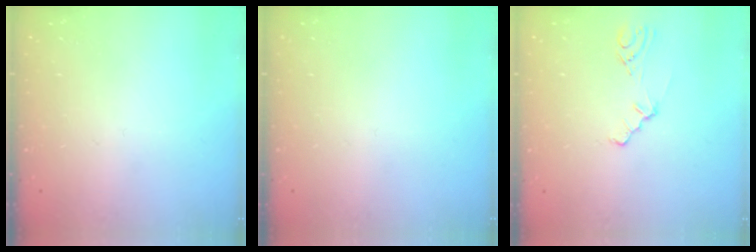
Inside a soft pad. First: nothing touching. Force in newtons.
{"total": 0.0}
{"total": 2.8, "press": 2.8, "slide": 0.7}